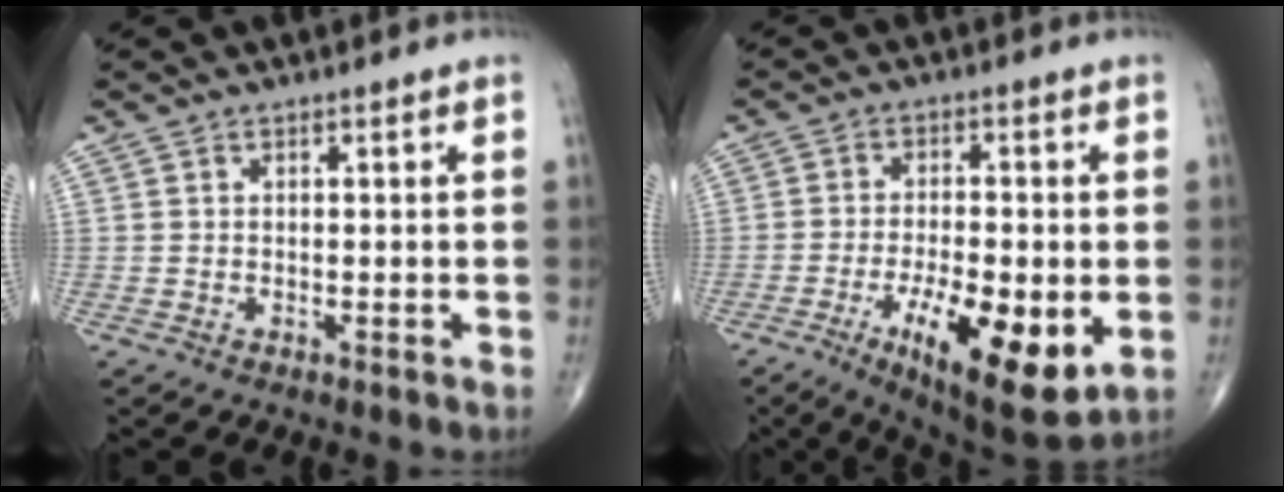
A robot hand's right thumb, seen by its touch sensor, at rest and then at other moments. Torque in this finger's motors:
{"motor_torque": [1.05, 1.90, 0.25, -0.40, 0.15]}